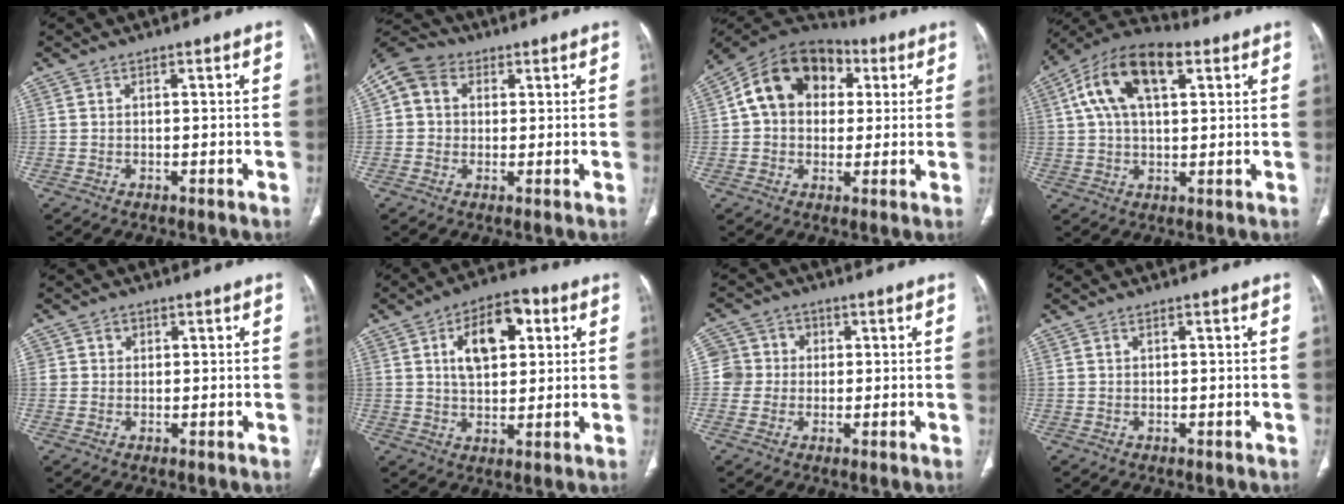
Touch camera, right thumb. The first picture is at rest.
{"total": 8.7, "force": [2.1, 7.5, 4.0], "torque": [-0.073, 0.020, 0.029]}
{"total": 16.1, "force": [3.8, 12.2, 9.8], "torque": [-0.141, 0.029, 0.053]}
{"total": 15.6, "force": [5.7, 7.9, 12.1], "torque": [-0.211, 0.024, 0.094]}
{"total": 2.1, "force": [0.8, 1.9, 0.3], "torque": [0.013, -0.001, 0.008]}
{"total": 12.5, "force": [3.9, 7.0, 9.6], "torque": [-0.124, 0.004, 0.060]}
{"total": 5.8, "force": [0.5, 5.7, 0.6], "torque": [0.021, 0.013, 0.003]}
{"total": 0.5, "force": [0.4, 0.1, 0.3], "torque": [-0.009, 0.003, 0.009]}